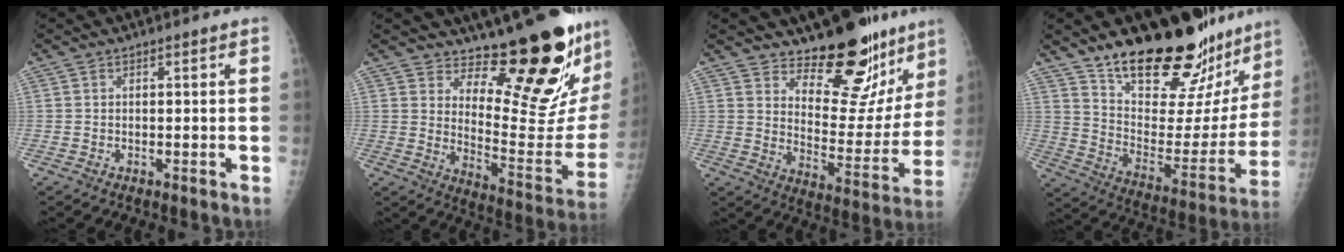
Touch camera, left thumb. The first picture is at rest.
{"total": 20.1, "force": [14.8, 5.5, 12.4], "torque": [-0.134, -0.157, 0.211]}
{"total": 18.3, "force": [14.8, 7.4, 7.9], "torque": [-0.047, -0.129, 0.205]}
{"total": 28.6, "force": [22.3, 10.4, 14.5], "torque": [-0.180, -0.116, 0.329]}